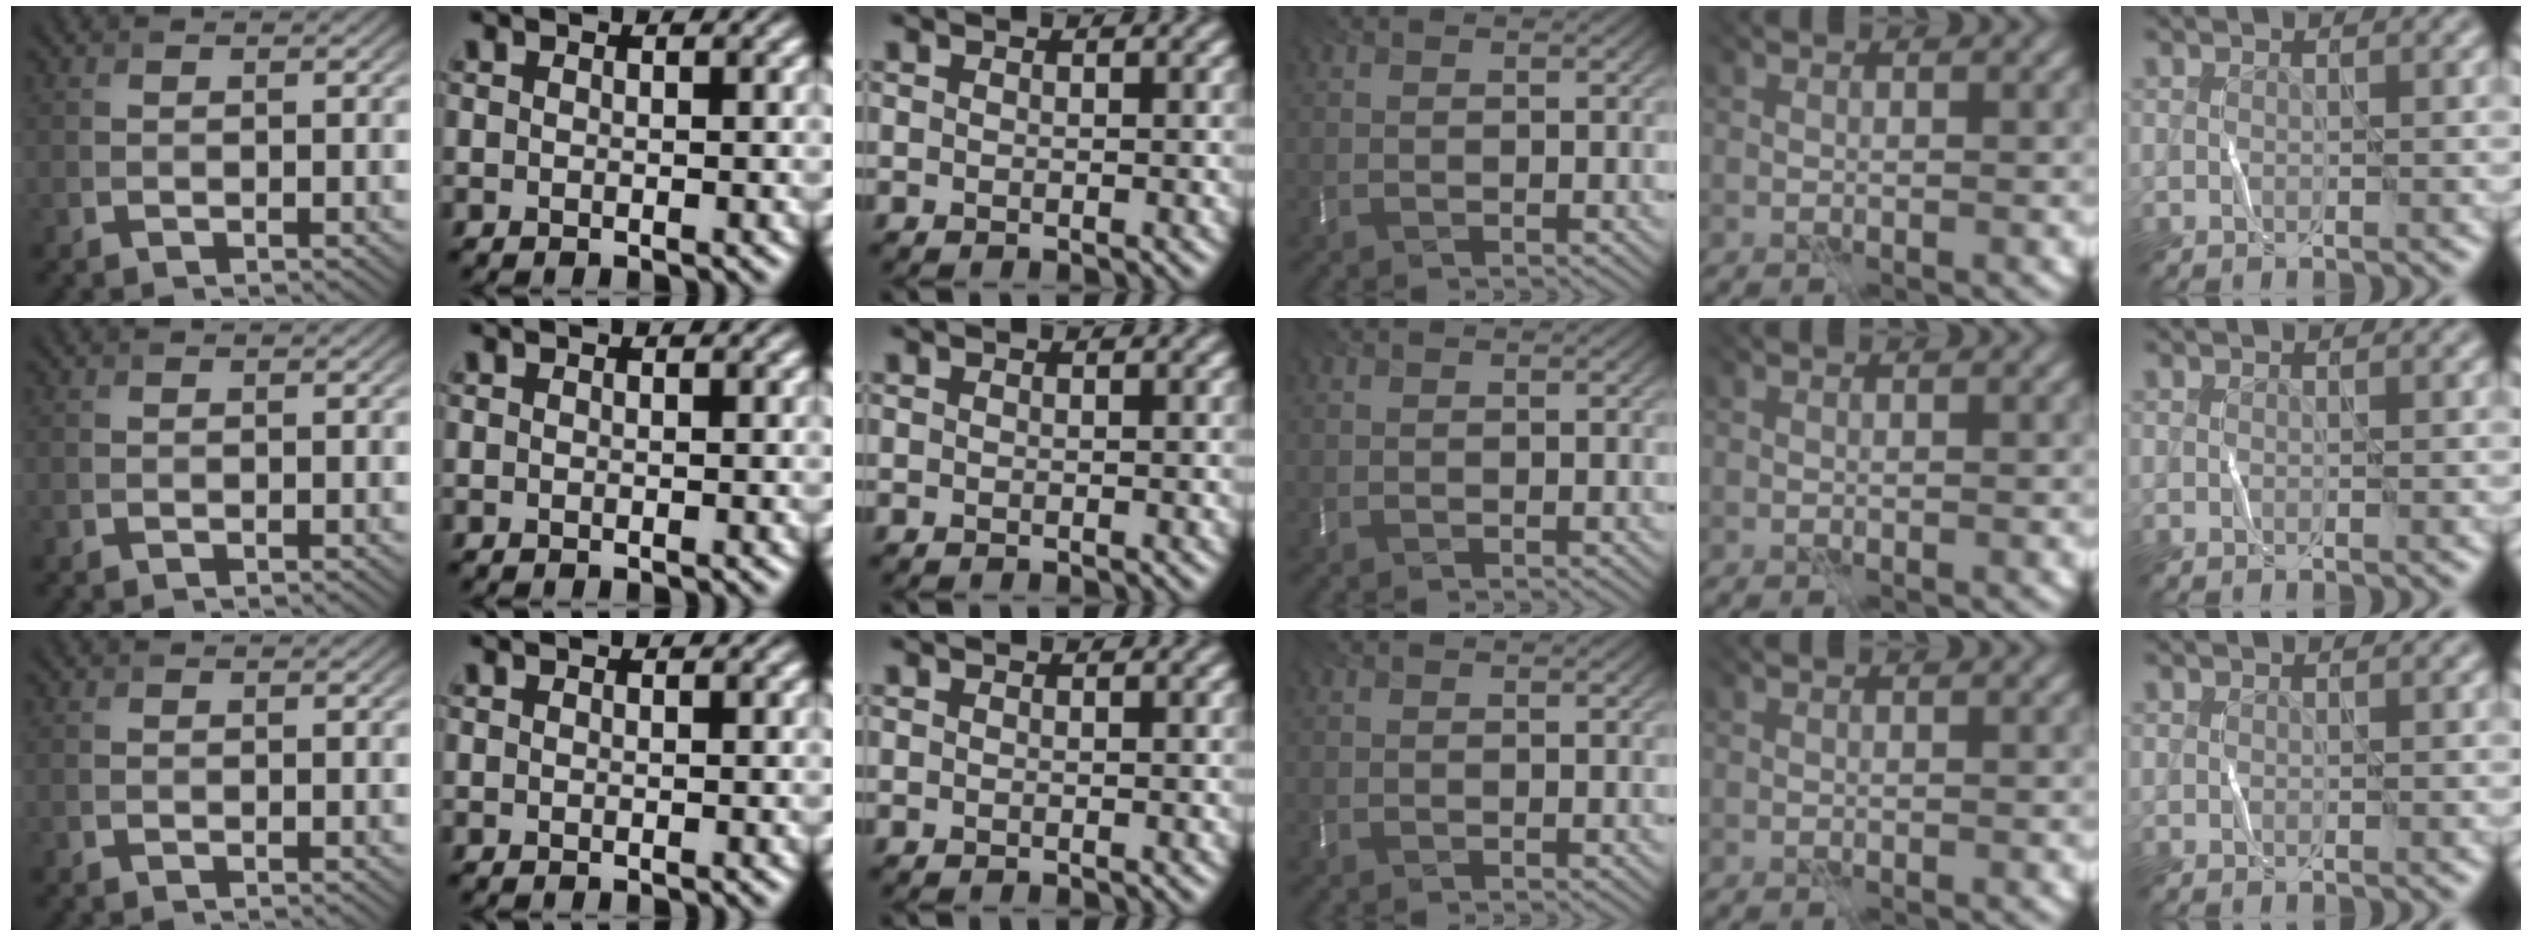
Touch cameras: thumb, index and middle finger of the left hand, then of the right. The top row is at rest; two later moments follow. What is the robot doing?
{"motion": "fold", "object": "bubble wrap"}